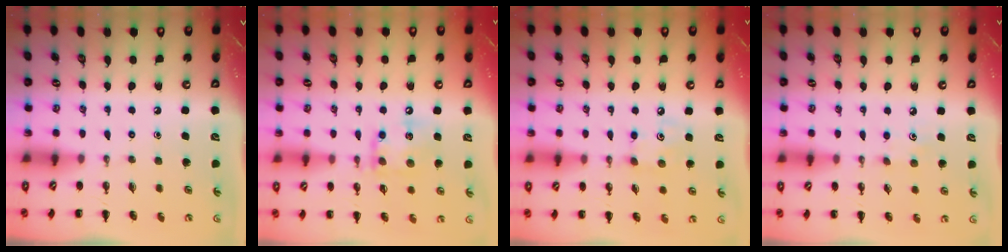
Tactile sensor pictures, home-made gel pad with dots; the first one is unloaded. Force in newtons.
{"total": 12.4, "press": 12.3, "slide": 1.7}
{"total": 3.9, "press": 3.8, "slide": 0.6}
{"total": 2.6, "press": 2.4, "slide": 0.9}